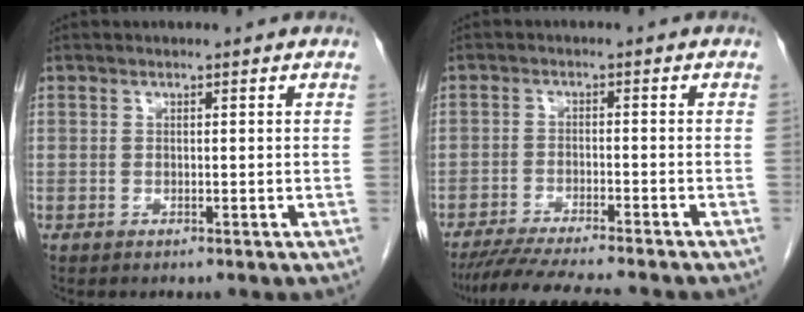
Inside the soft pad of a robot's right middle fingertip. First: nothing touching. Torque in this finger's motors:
{"motor_torque": [1.14, -1.00, 0.22, 0.10]}